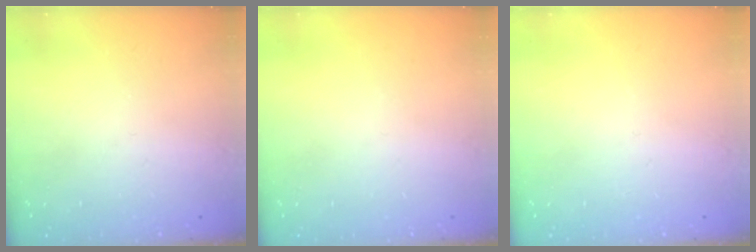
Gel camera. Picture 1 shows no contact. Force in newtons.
{"total": 0.0}
{"total": 0.0}